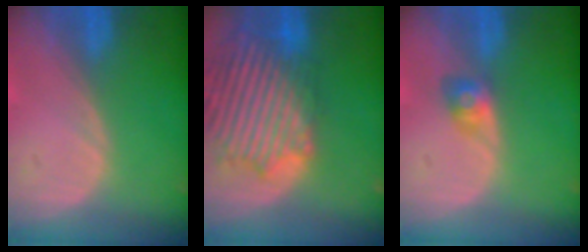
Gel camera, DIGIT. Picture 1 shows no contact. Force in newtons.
{"total": 14.5, "press": 12.3, "slide": 7.6}
{"total": 2.8, "press": 2.6, "slide": 1.0}